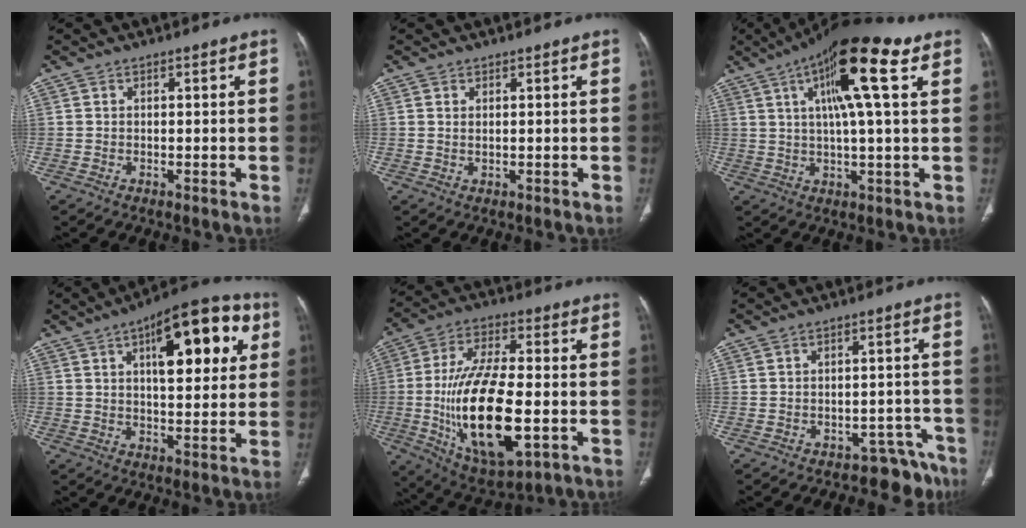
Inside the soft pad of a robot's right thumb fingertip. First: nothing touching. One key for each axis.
{"total": 0.8, "fx": 0.4, "fy": 0.3, "fz": 0.7, "tx": -0.015, "ty": -0.003, "tz": 0.009}
{"total": 16.2, "fx": 6.9, "fy": 3.4, "fz": 14.3, "tx": -0.231, "ty": -0.001, "tz": 0.109}
{"total": 18.6, "fx": 6.4, "fy": 7.8, "fz": 15.5, "tx": -0.172, "ty": 0.005, "tz": 0.086}
{"total": 22.3, "fx": -4.2, "fy": 9.5, "fz": 19.7, "tx": -0.365, "ty": 0.001, "tz": -0.055}
{"total": 6.3, "fx": -5.1, "fy": 3.6, "fz": 0.2, "tx": 0.035, "ty": 0.075, "tz": -0.064}